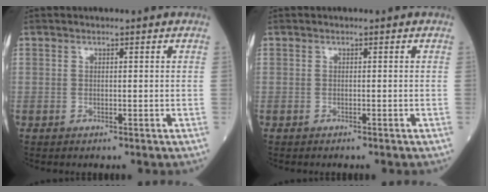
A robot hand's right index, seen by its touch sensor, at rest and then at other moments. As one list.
[{"total": 0.7, "force": [-0.6, 0.1, 0.3], "torque": [-0.010, -0.002, -0.009]}]